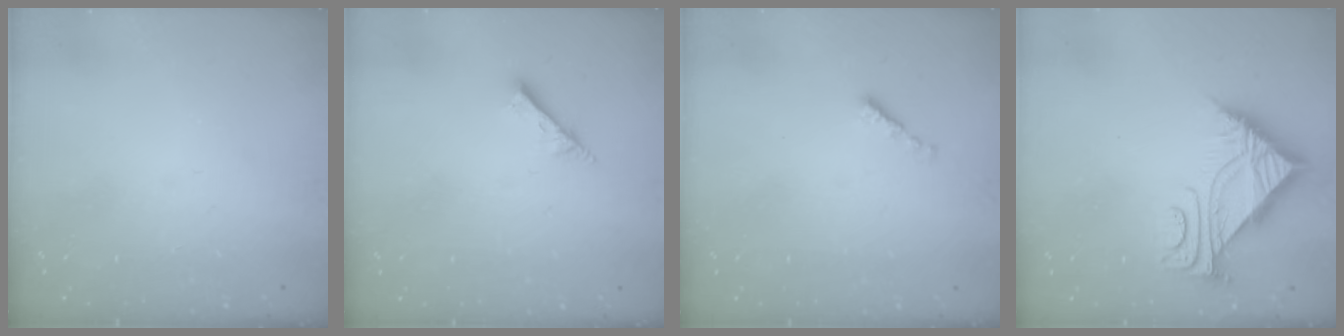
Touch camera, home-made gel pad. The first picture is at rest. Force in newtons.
{"total": 1.7, "press": 1.6, "slide": 0.1}
{"total": 0.7, "press": 0.5, "slide": 0.4}
{"total": 6.6, "press": 6.6, "slide": 0.8}